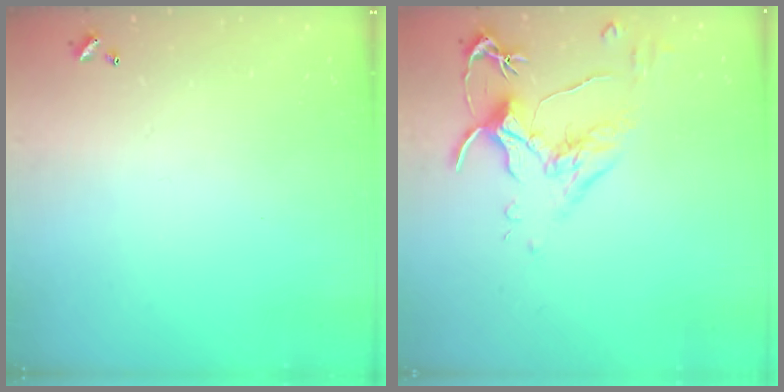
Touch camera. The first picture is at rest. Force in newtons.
{"total": 1.6, "press": 1.4, "slide": 0.7}